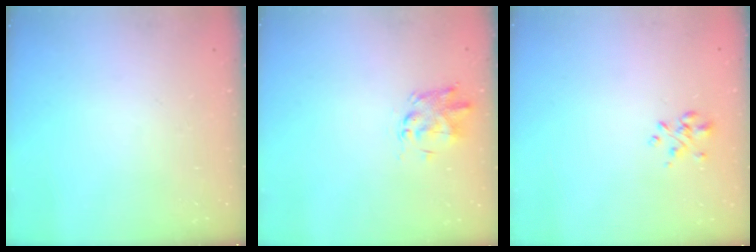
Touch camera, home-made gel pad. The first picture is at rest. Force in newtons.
{"total": 2.4, "press": 2.4, "slide": 0.1}
{"total": 1.9, "press": 1.8, "slide": 0.6}